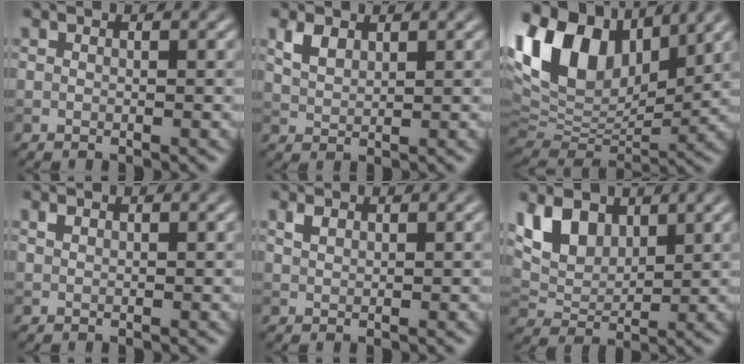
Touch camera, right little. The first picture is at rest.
{"total": 2.2, "force": [1.4, 1.2, 1.2], "torque": [-0.029, 0.002, 0.031]}
{"total": 14.7, "force": [6.0, 9.0, 10.0], "torque": [-0.215, 0.030, 0.109]}
{"total": 0.6, "force": [0.4, 0.3, 0.3], "torque": [-0.009, 0.001, 0.010]}
{"total": 1.1, "force": [0.7, 0.6, 0.6], "torque": [-0.016, 0.003, 0.016]}
{"total": 4.9, "force": [2.7, 3.0, 2.7], "torque": [-0.061, -0.004, 0.053]}